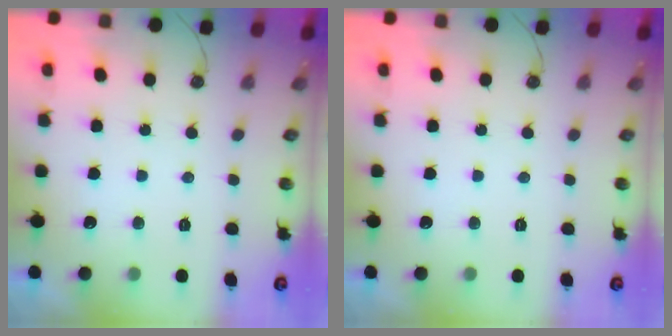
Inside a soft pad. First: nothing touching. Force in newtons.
{"total": 0.0}